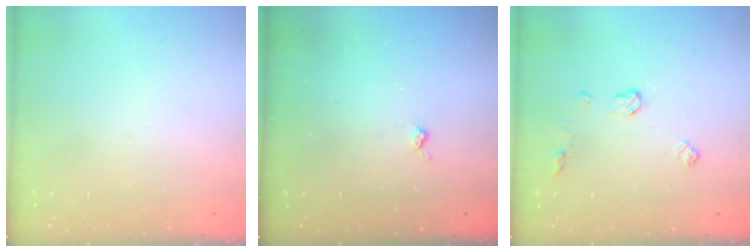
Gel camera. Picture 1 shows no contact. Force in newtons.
{"total": 2.8, "press": 2.7, "slide": 0.5}
{"total": 7.2, "press": 7.2, "slide": 0.7}